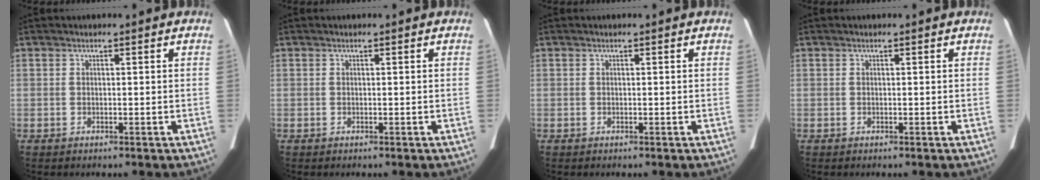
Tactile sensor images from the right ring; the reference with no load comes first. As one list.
[{"total": 0.0}, {"total": 0.0}, {"total": 0.0}]